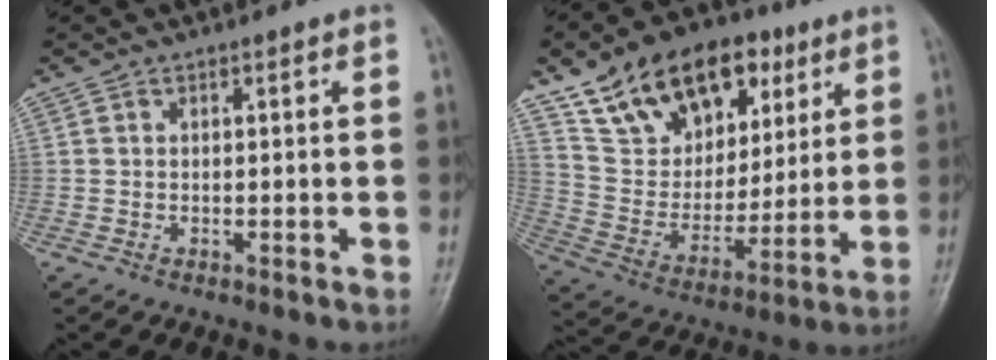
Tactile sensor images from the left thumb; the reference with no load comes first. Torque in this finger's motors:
{"motor_torque": [0.45, 0.52, 1.08, -1.70, 0.19]}